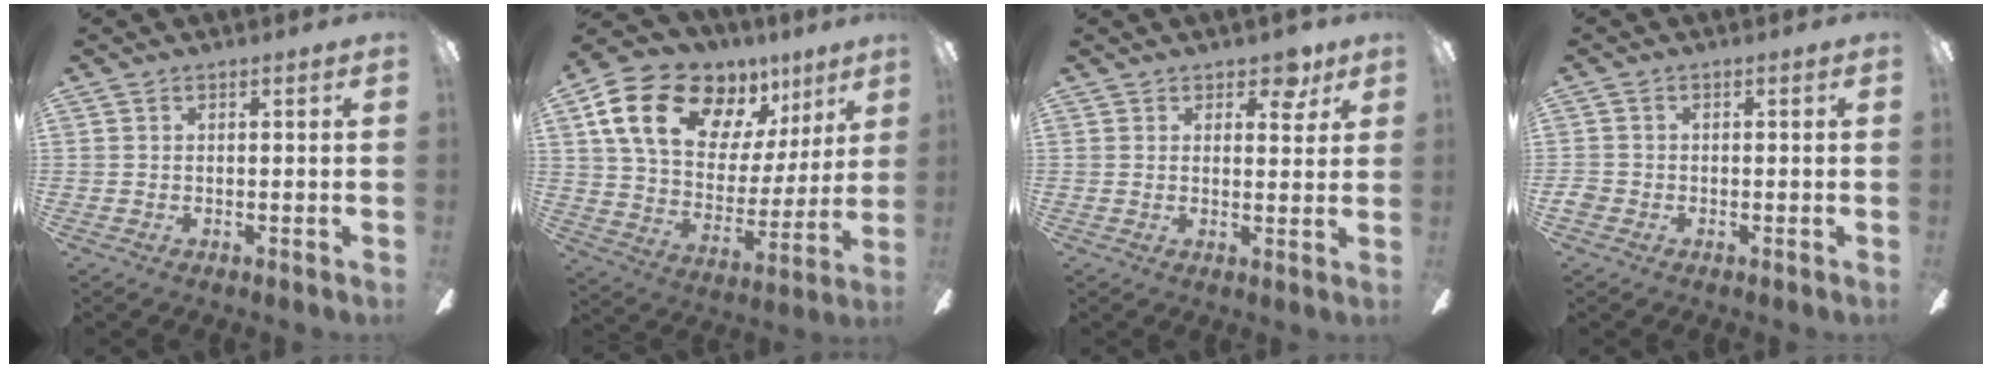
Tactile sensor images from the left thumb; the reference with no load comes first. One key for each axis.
{"total": 20.2, "fx": 12.1, "fy": 11.9, "fz": 11.0, "tx": -0.193, "ty": -0.063, "tz": 0.222}
{"total": 5.3, "fx": 3.5, "fy": 3.1, "fz": 2.5, "tx": -0.010, "ty": -0.014, "tz": 0.055}
{"total": 2.0, "fx": -0.9, "fy": 1.6, "fz": 0.8, "tx": -0.012, "ty": 0.006, "tz": -0.017}